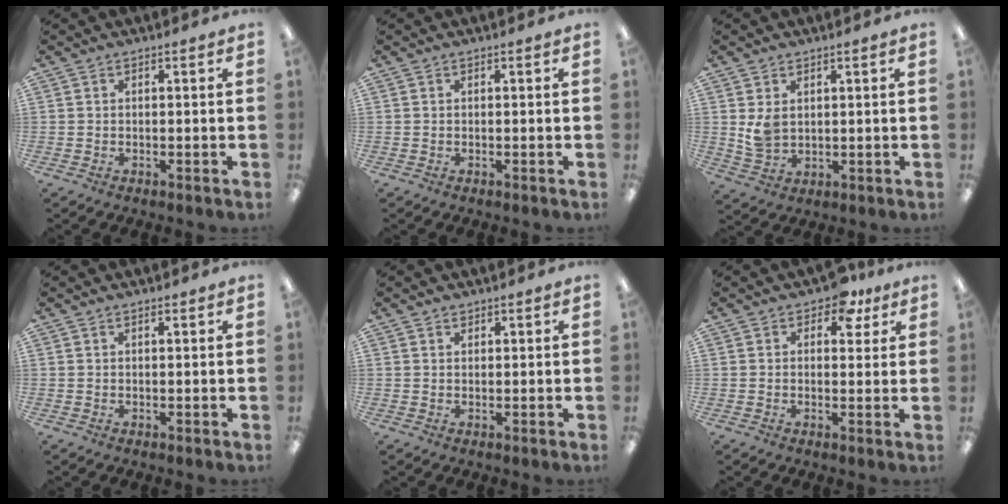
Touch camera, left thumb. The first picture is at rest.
{"total": 0.0}
{"total": 4.9, "force": [1.8, 3.4, 3.0], "torque": [-0.054, -0.001, 0.037]}
{"total": 0.6, "force": [0.5, 0.1, 0.2], "torque": [-0.005, 0.000, 0.010]}
{"total": 1.1, "force": [1.0, 0.5, 0.1], "torque": [0.006, -0.003, 0.018]}
{"total": 6.8, "force": [4.3, 3.8, 3.7], "torque": [-0.041, -0.014, 0.074]}